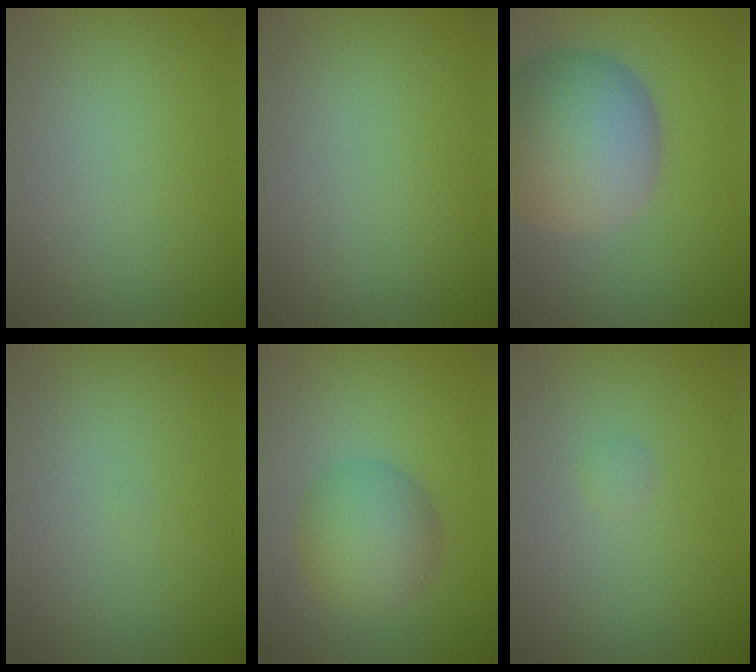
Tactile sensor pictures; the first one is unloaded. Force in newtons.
{"total": 0.0}
{"total": 10.6, "press": 10.6, "slide": 0.6}
{"total": 0.0}
{"total": 4.9, "press": 4.9, "slide": 0.1}
{"total": 0.5, "press": 0.5, "slide": 0.1}